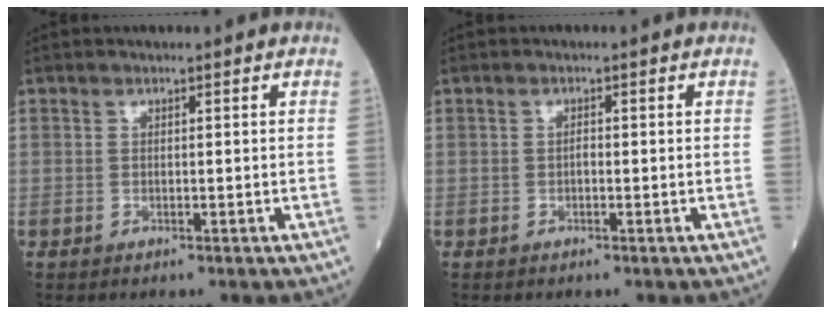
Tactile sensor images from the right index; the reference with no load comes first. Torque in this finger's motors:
{"motor_torque": [0.27, 0.01, 0.06, 0.00]}